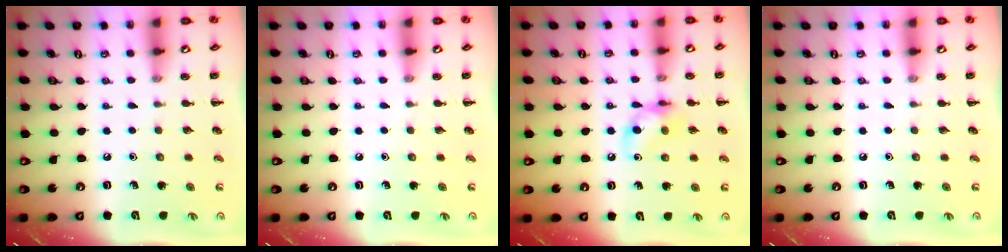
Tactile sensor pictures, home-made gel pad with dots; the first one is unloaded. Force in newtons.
{"total": 0.0}
{"total": 9.0, "press": 9.0, "slide": 0.6}
{"total": 0.0}